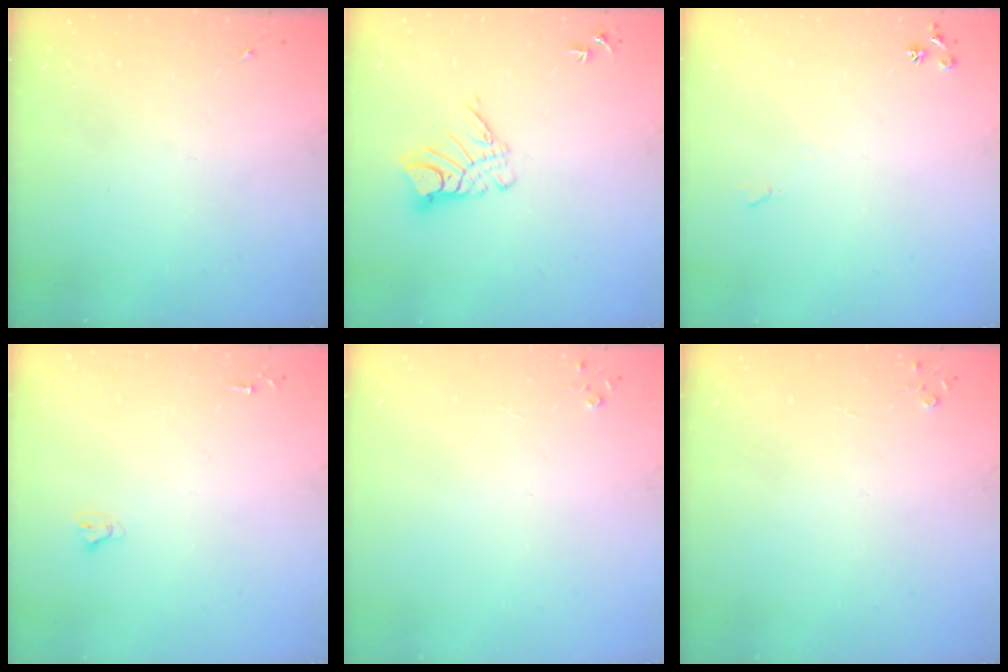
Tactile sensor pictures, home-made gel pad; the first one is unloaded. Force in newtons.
{"total": 9.5, "press": 9.5, "slide": 0.9}
{"total": 6.7, "press": 6.6, "slide": 1.0}
{"total": 2.0, "press": 2.0, "slide": 0.2}
{"total": 2.8, "press": 2.8, "slide": 0.3}
{"total": 2.8, "press": 2.8, "slide": 0.3}